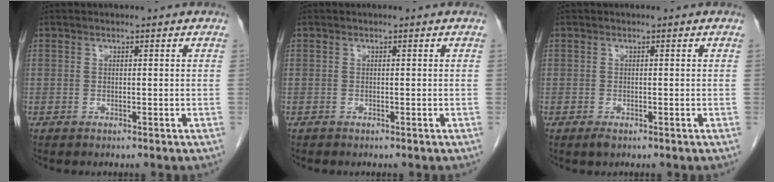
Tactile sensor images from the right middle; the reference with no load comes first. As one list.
[{"total": 0.0}, {"total": 0.8, "force": [-0.6, 0.2, 0.5], "torque": [-0.011, -0.002, -0.006]}]